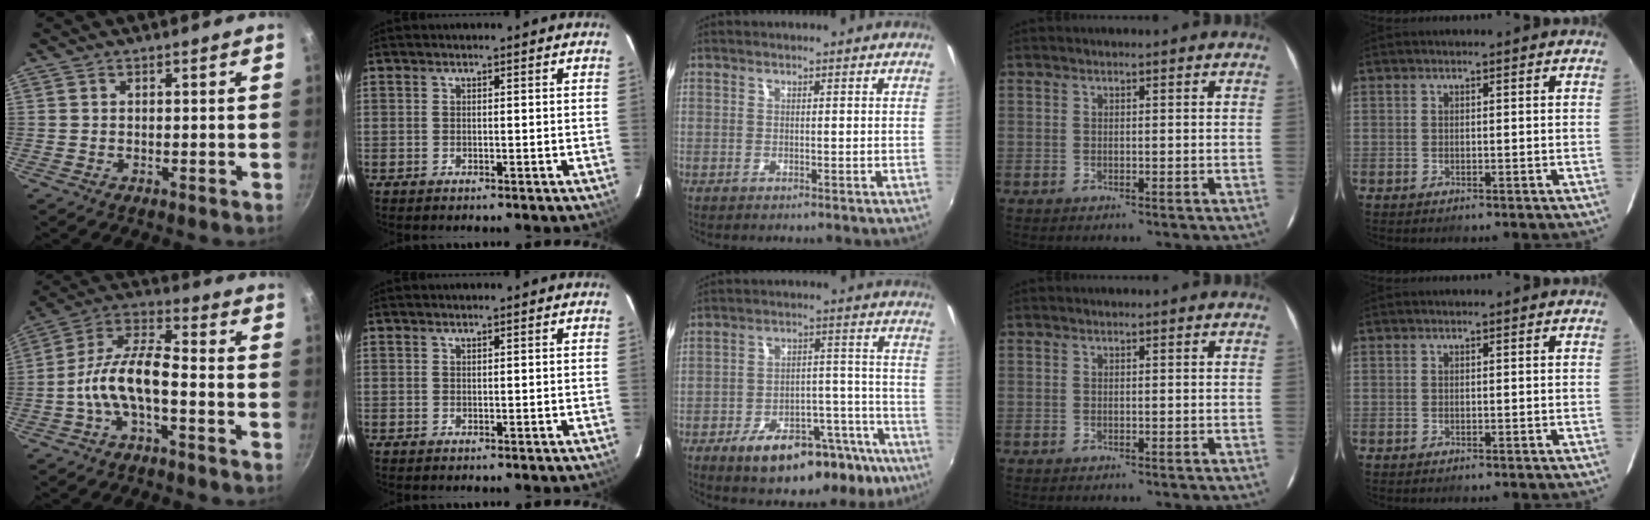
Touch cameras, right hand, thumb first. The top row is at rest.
{"thumb": {"total": 10.9, "force": [-3.6, 4.2, 9.3], "torque": [-0.182, 0.045, -0.081]}, "middle": {"total": 20.1, "force": [-13.1, 8.9, 12.4], "torque": [-0.188, 0.009, -0.168]}}